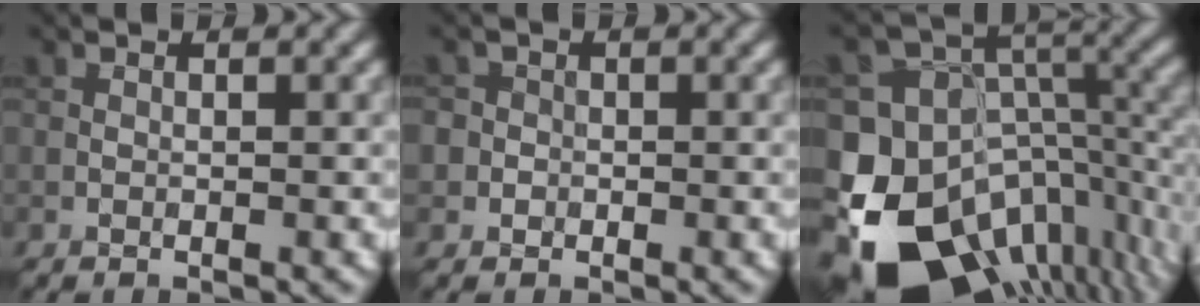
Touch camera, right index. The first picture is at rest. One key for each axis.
{"total": 2.4, "fx": -0.2, "fy": 2.3, "fz": 0.5, "tx": 0.010, "ty": 0.015, "tz": -0.024}
{"total": 17.6, "fx": -9.6, "fy": 12.5, "fz": 7.8, "tx": -0.164, "ty": -0.029, "tz": -0.125}